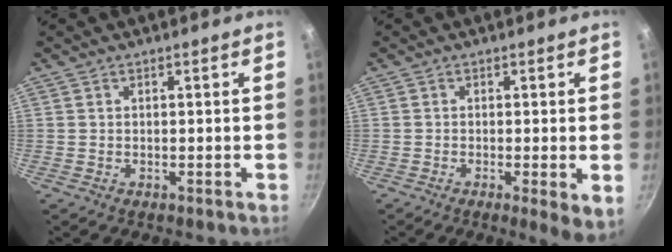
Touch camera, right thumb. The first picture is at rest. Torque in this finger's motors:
{"motor_torque": [-0.04, 0.18, -0.07, -0.38, -0.06]}